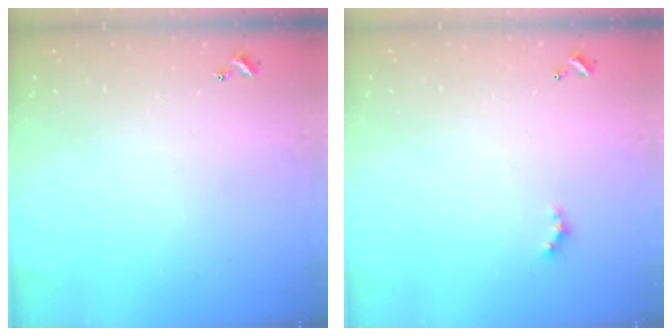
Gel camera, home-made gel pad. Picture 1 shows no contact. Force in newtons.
{"total": 1.6, "press": 1.6, "slide": 0.4}